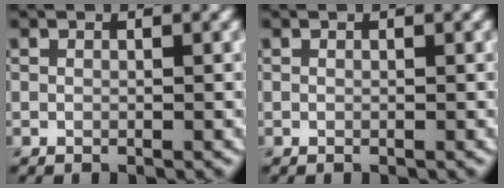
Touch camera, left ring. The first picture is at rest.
{"total": 0.0}